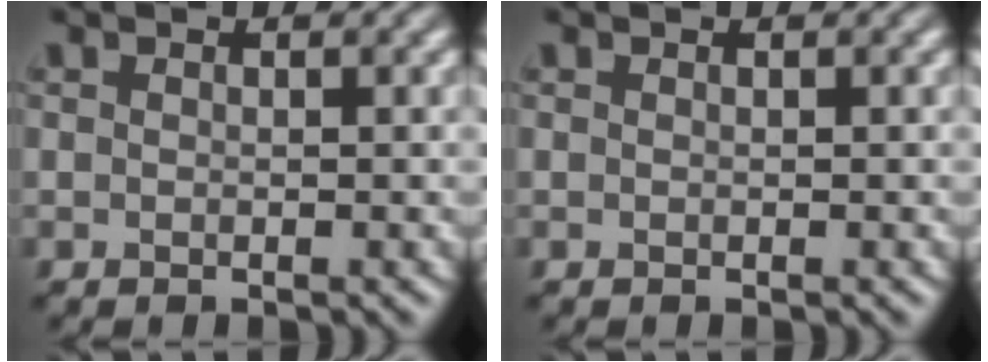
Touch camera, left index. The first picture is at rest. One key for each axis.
{"total": 0.0}